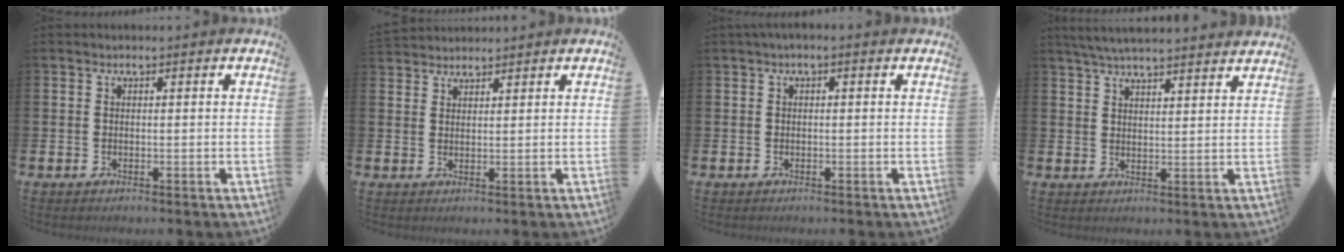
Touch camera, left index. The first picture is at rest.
{"total": 2.2, "force": [2.2, 0.3, -0.2], "torque": [-0.001, -0.006, 0.042]}
{"total": 0.6, "force": [-0.2, 0.2, 0.6], "torque": [-0.004, 0.000, -0.006]}
{"total": 5.1, "force": [4.9, 0.1, 1.2], "torque": [-0.042, -0.016, 0.090]}